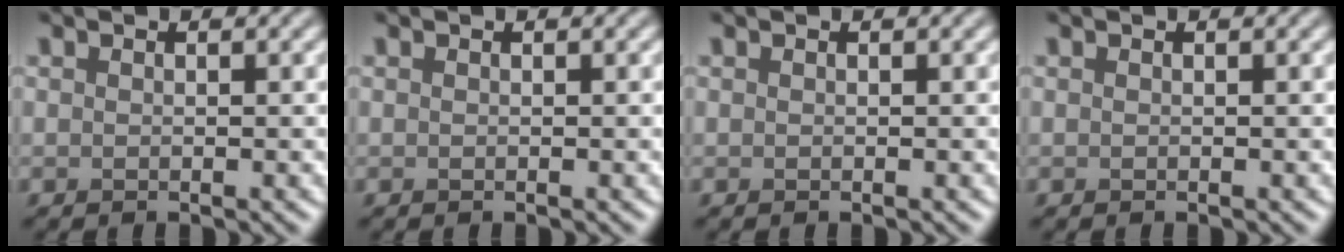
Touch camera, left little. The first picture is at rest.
{"total": 0.0}
{"total": 0.0}
{"total": 0.0}